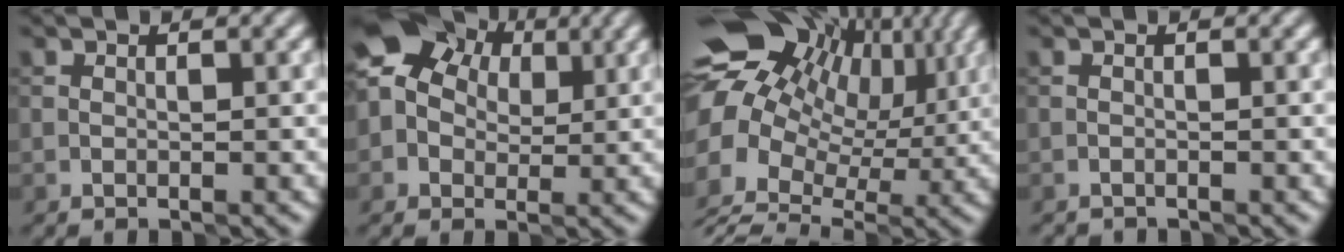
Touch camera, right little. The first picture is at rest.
{"total": 8.7, "force": [2.8, 6.9, 4.5], "torque": [-0.081, 0.046, 0.026]}
{"total": 15.7, "force": [2.5, 11.2, 10.7], "torque": [-0.223, 0.017, 0.062]}
{"total": 0.7, "force": [-0.7, 0.0, -0.2], "torque": [0.007, -0.002, -0.013]}